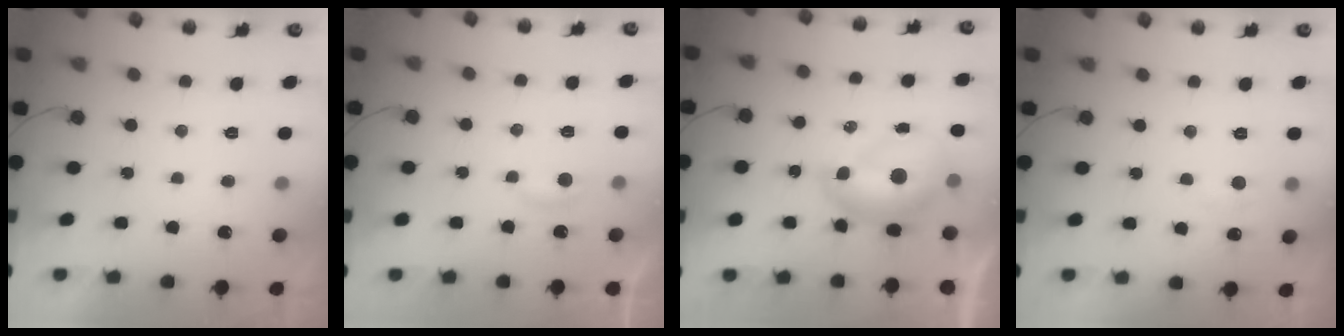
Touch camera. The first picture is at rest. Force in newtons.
{"total": 3.2, "press": 3.1, "slide": 0.3}
{"total": 8.9, "press": 8.8, "slide": 1.0}
{"total": 5.6, "press": 5.5, "slide": 0.7}